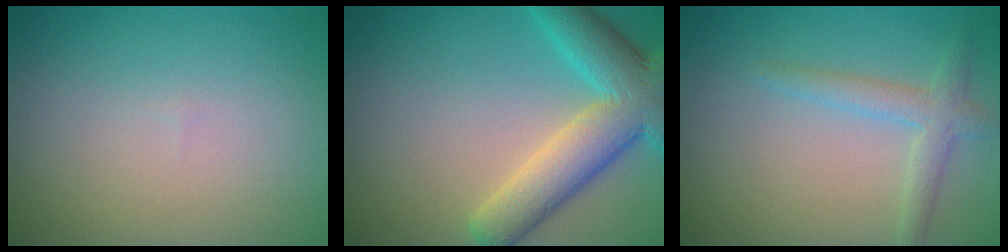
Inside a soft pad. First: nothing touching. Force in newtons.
{"total": 7.7, "press": 7.7, "slide": 0.4}
{"total": 2.5, "press": 2.5, "slide": 0.1}